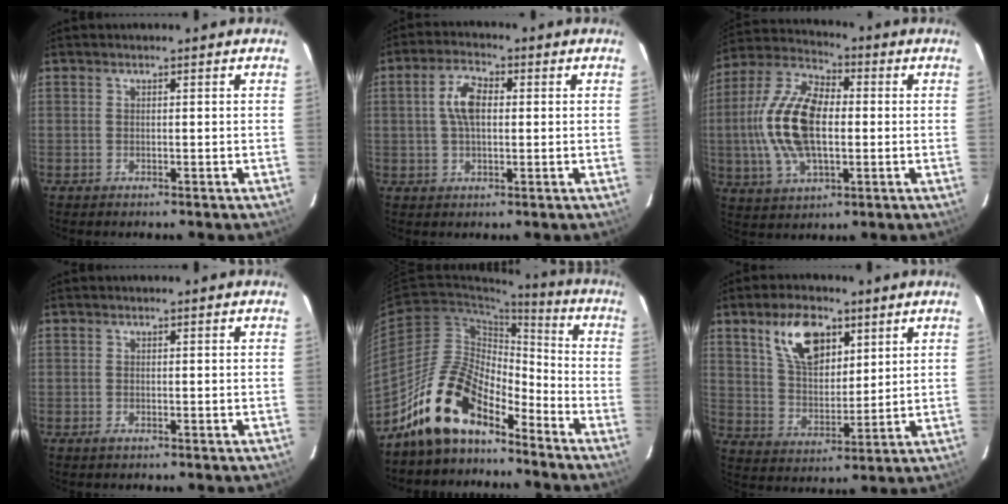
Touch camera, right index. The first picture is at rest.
{"total": 6.3, "force": [0.7, 3.4, 5.3], "torque": [-0.102, 0.014, 0.015]}
{"total": 17.3, "force": [-0.6, 8.7, 15.0], "torque": [-0.312, 0.013, -0.014]}
{"total": 0.7, "force": [-0.3, 0.4, 0.4], "torque": [-0.008, -0.001, -0.006]}
{"total": 15.0, "force": [-12.0, 5.9, 6.9], "torque": [-0.129, 0.018, -0.221]}
{"total": 12.0, "force": [6.3, 6.3, 8.0], "torque": [-0.139, 0.014, 0.120]}